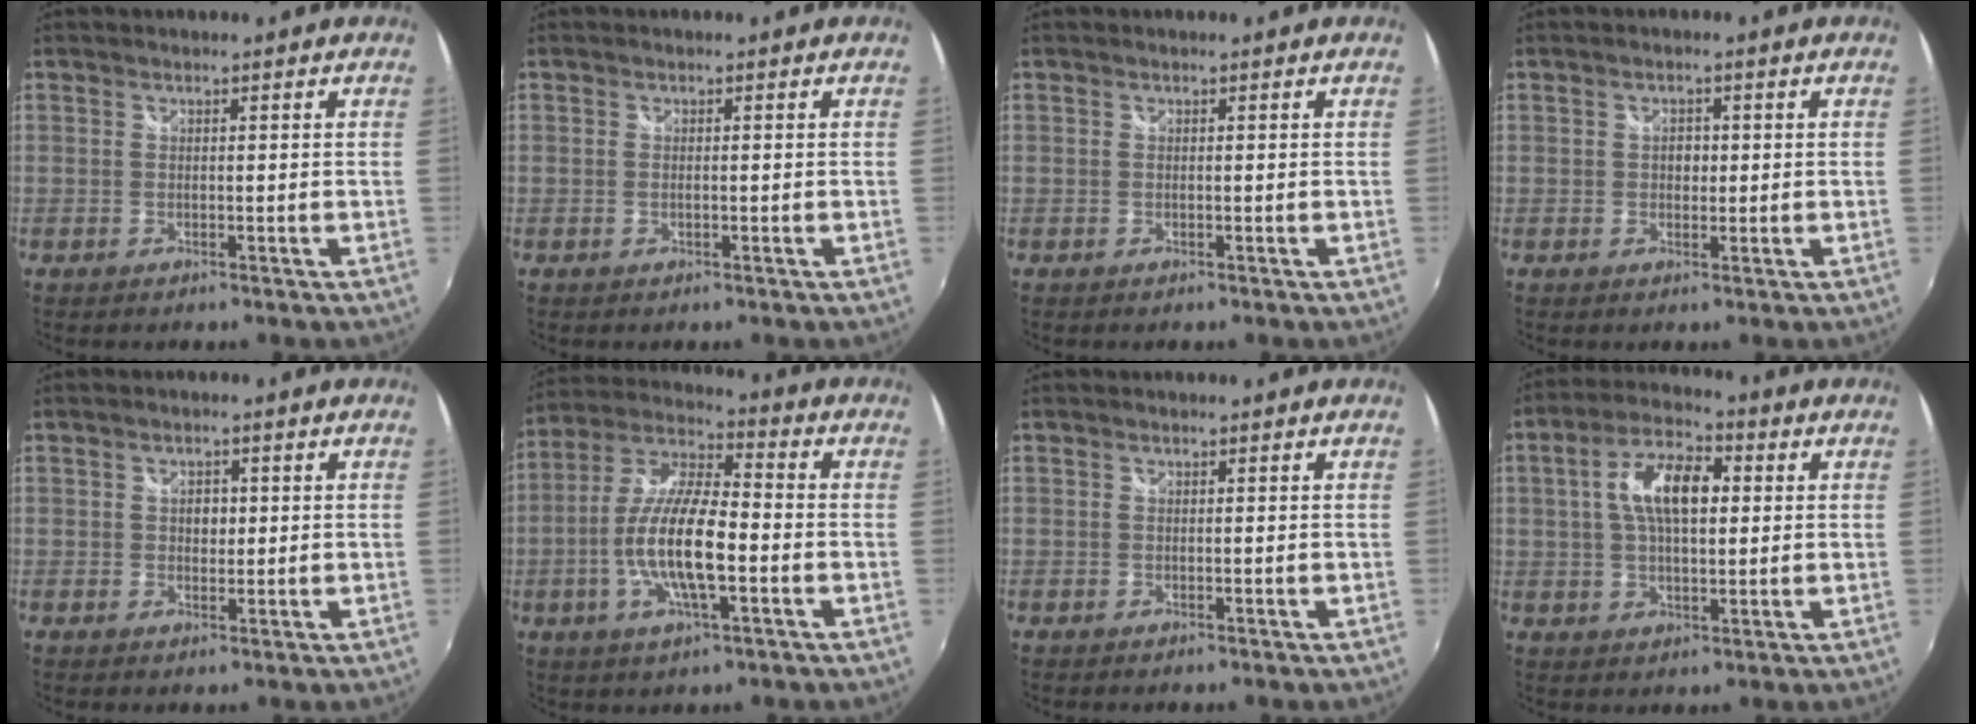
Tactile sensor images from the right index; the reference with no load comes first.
{"total": 0.5, "force": [-0.1, 0.2, 0.4], "torque": [-0.011, -0.001, -0.003]}
{"total": 0.0}
{"total": 2.0, "force": [0.0, 1.7, 1.0], "torque": [-0.013, 0.004, -0.002]}
{"total": 2.3, "force": [0.3, 1.9, 1.3], "torque": [-0.017, 0.004, 0.003]}
{"total": 14.3, "force": [-3.5, 4.3, 13.2], "torque": [-0.265, -0.002, -0.067]}
{"total": 0.0}
{"total": 10.8, "force": [2.1, 5.2, 9.2], "torque": [-0.169, 0.021, 0.033]}